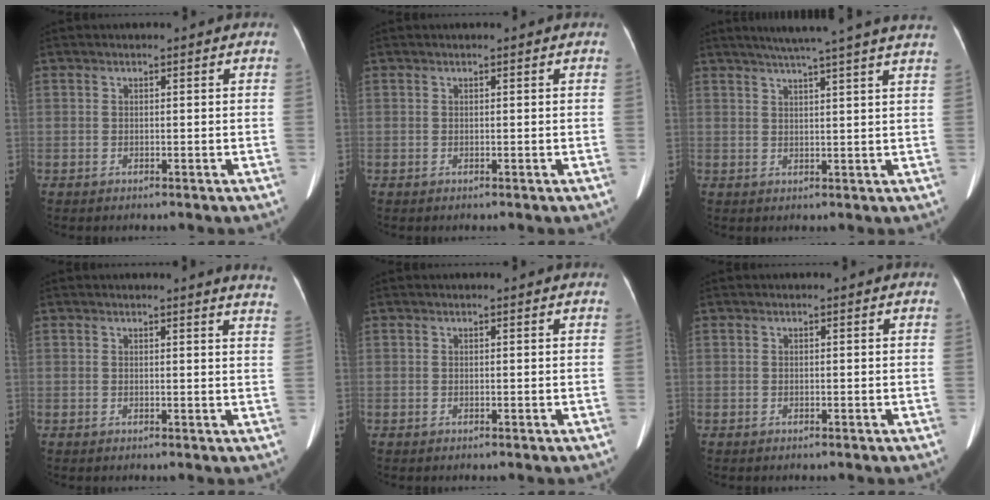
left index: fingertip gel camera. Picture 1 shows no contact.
{"total": 0.0}
{"total": 14.2, "force": [11.9, -1.1, 7.5], "torque": [-0.117, 0.010, 0.142]}
{"total": 6.0, "force": [5.8, -0.4, 1.6], "torque": [-0.012, -0.039, 0.032]}
{"total": 0.6, "force": [0.6, 0.0, 0.1], "torque": [-0.008, 0.006, 0.005]}
{"total": 0.0}